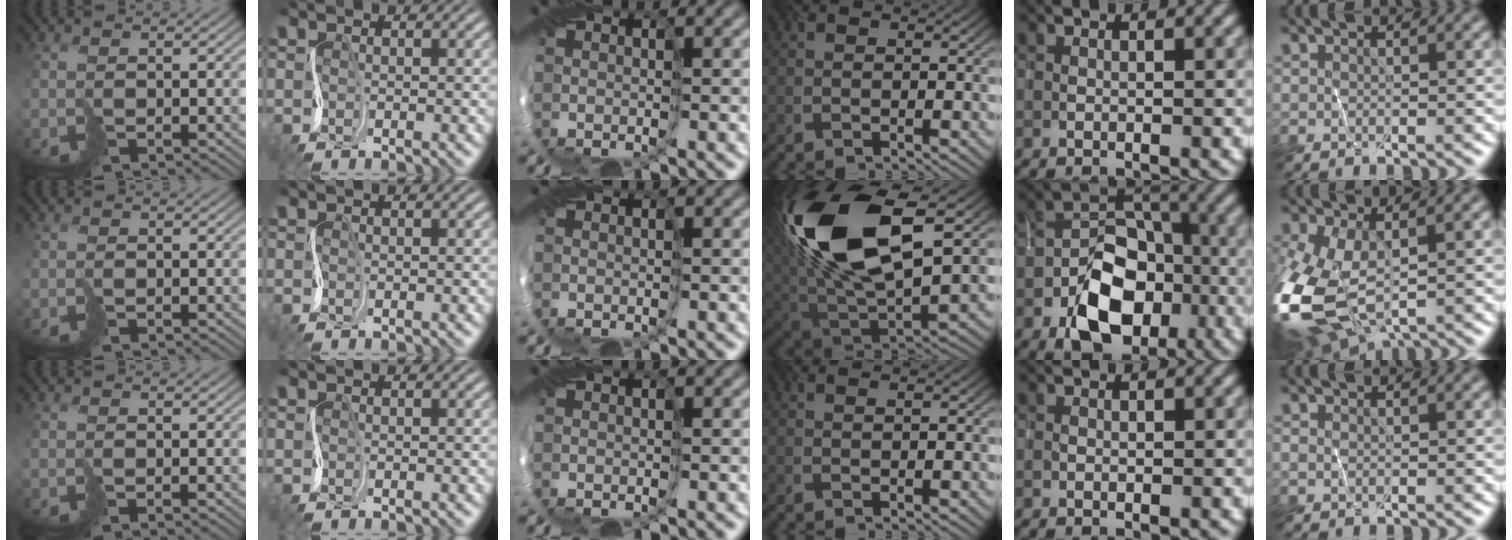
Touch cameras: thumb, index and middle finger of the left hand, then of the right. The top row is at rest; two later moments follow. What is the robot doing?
{"motion": "cut", "object": "receipt paper"}